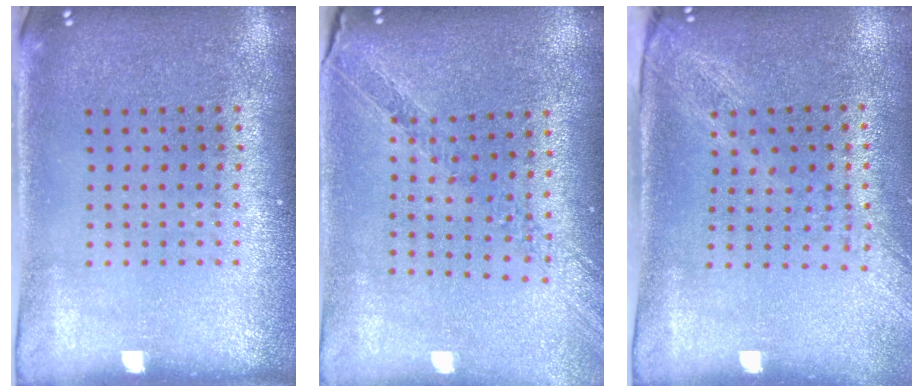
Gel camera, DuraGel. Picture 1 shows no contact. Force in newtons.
{"total": 0.9, "press": 0.9, "slide": 0.3}
{"total": 2.0, "press": 1.6, "slide": 1.2}